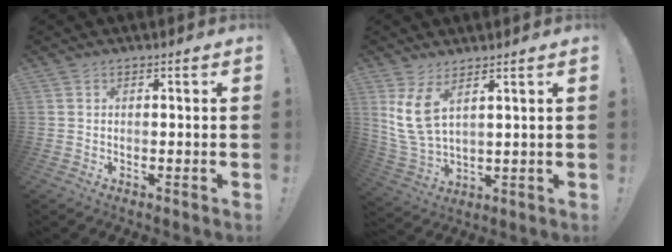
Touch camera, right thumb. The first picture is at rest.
{"total": 9.0, "force": [4.7, 3.7, 6.7], "torque": [-0.130, -0.026, 0.091]}